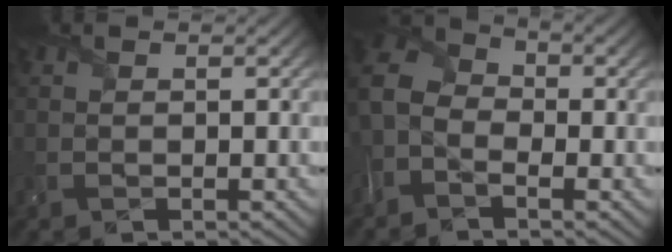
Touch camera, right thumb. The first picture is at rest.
{"total": 5.9, "force": [-2.7, 4.0, 3.5], "torque": [-0.092, -0.005, -0.074]}